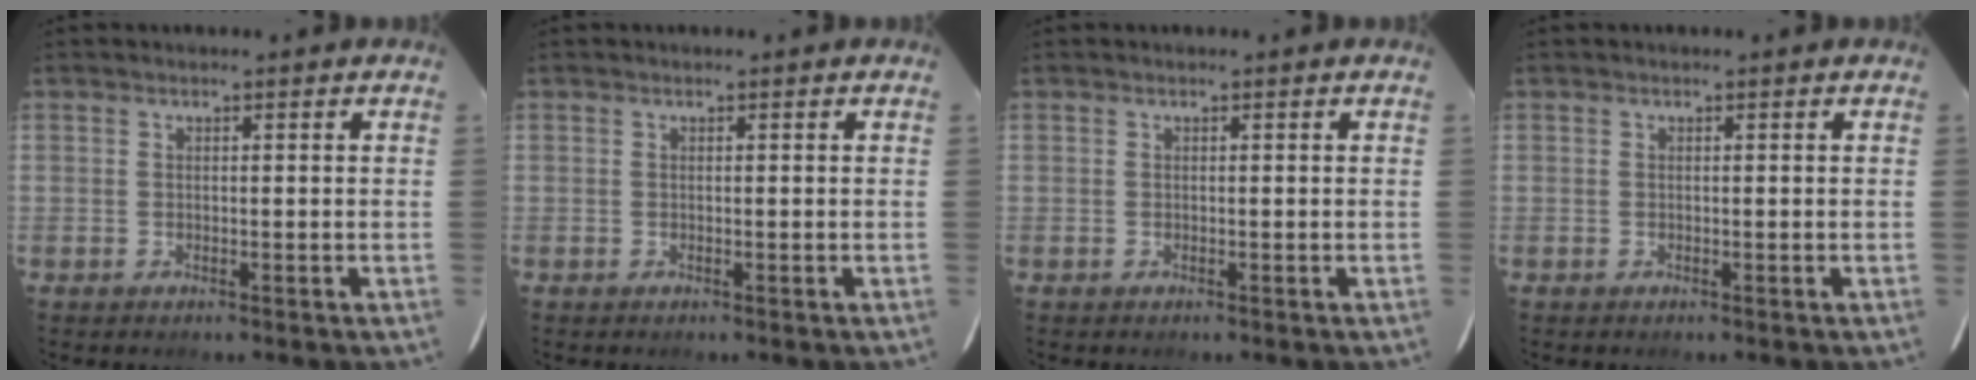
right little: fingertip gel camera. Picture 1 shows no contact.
{"total": 0.0}
{"total": 0.0}
{"total": 0.0}